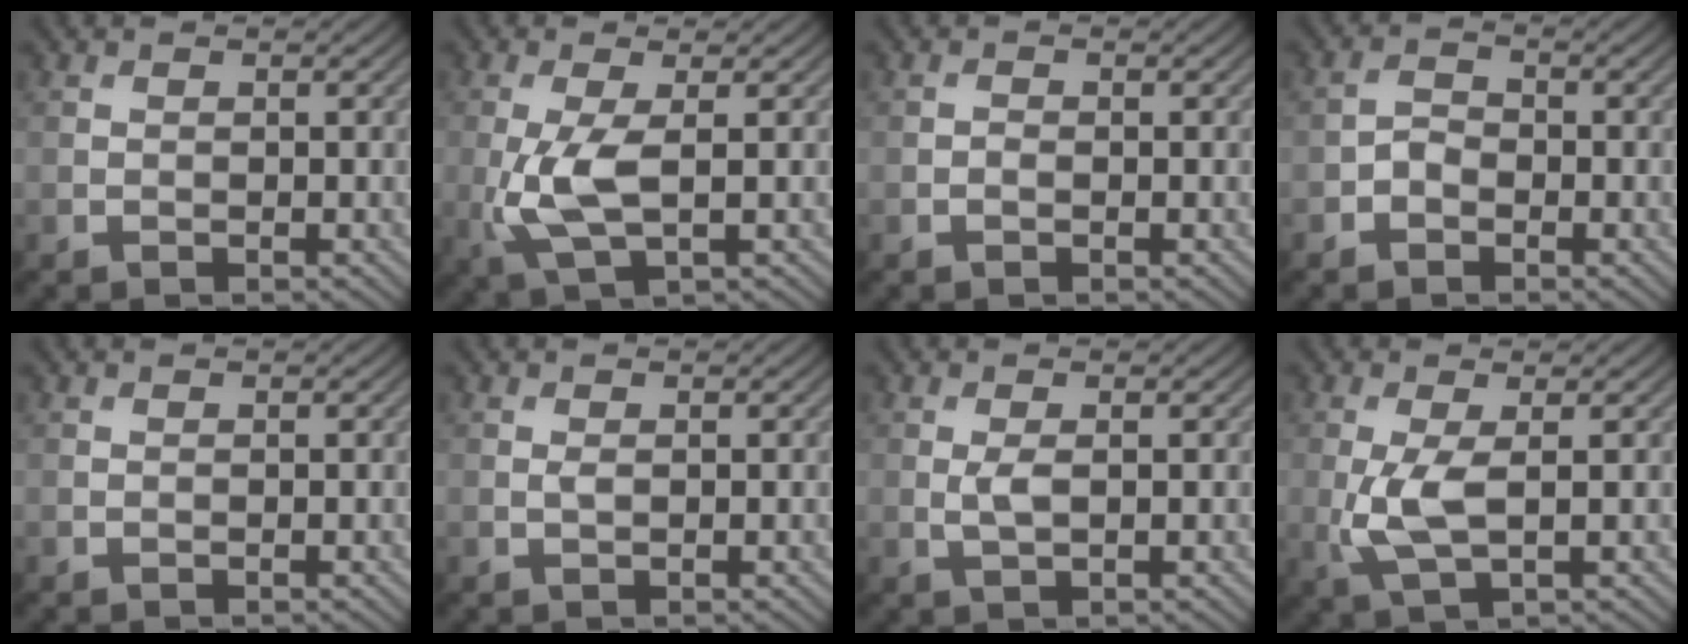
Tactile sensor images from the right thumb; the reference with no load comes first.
{"total": 5.5, "force": [-0.2, 1.8, 5.2], "torque": [-0.128, -0.006, -0.005]}
{"total": 0.5, "force": [-0.2, 0.3, 0.4], "torque": [-0.006, 0.001, -0.004]}
{"total": 1.9, "force": [-1.0, 1.3, 0.9], "torque": [-0.018, 0.006, -0.024]}
{"total": 0.0}
{"total": 0.6, "force": [0.1, 0.2, 0.6], "torque": [-0.013, -0.001, 0.002]}
{"total": 1.8, "force": [0.2, 0.6, 1.6], "torque": [-0.042, -0.001, 0.005]}
{"total": 4.6, "force": [0.0, 1.5, 4.4], "torque": [-0.111, -0.004, 0.000]}